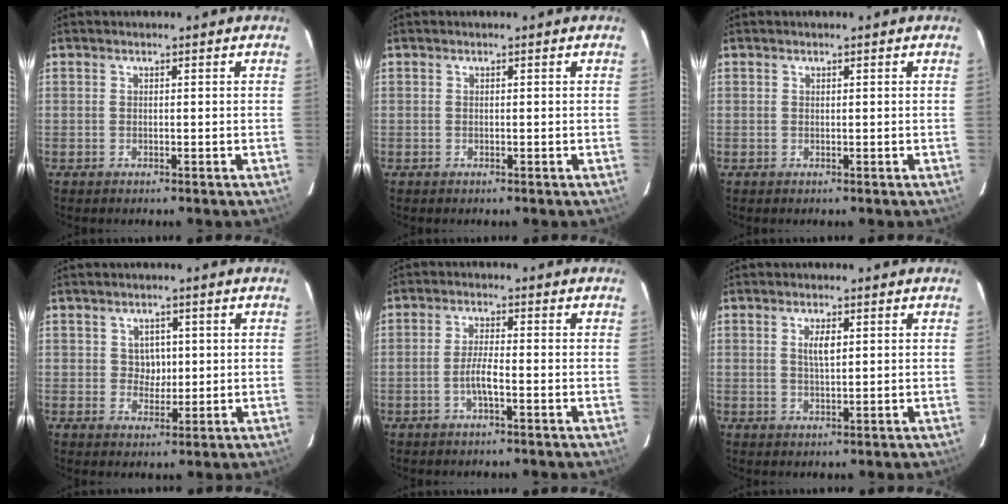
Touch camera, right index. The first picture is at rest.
{"total": 0.0}
{"total": 0.0}
{"total": 3.2, "force": [0.6, 3.0, 1.2], "torque": [-0.015, 0.007, 0.011]}
{"total": 3.4, "force": [-1.4, 0.2, 3.1], "torque": [-0.063, 0.001, -0.028]}
{"total": 2.9, "force": [0.9, 1.0, 2.6], "torque": [-0.047, 0.000, 0.015]}